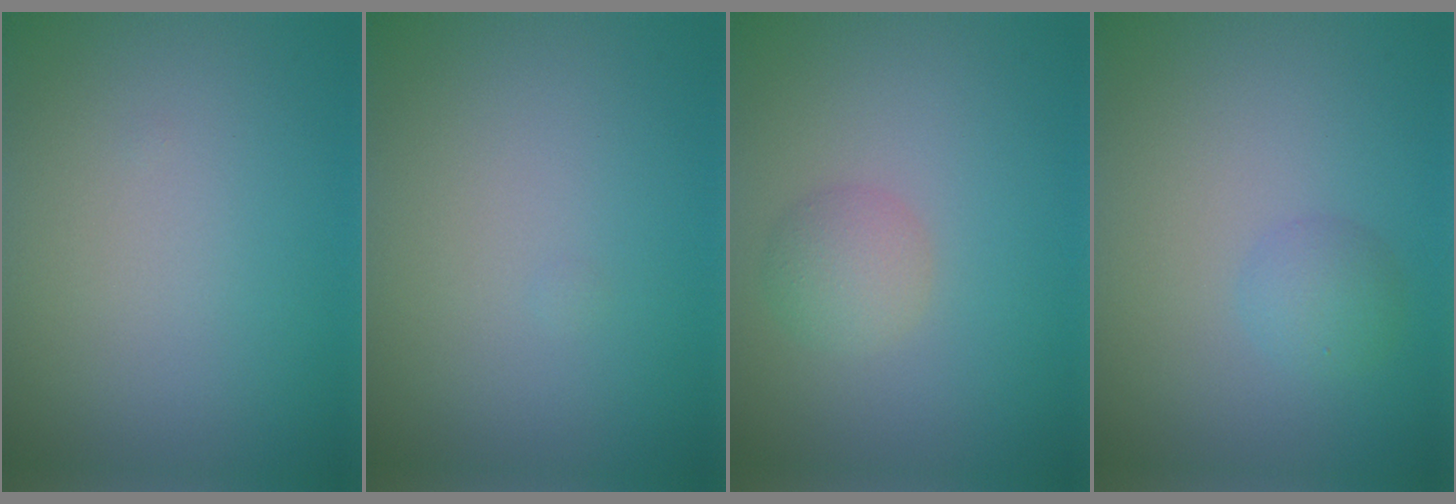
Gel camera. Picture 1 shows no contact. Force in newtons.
{"total": 0.0}
{"total": 2.2, "press": 2.2, "slide": 0.0}
{"total": 1.8, "press": 1.7, "slide": 0.2}